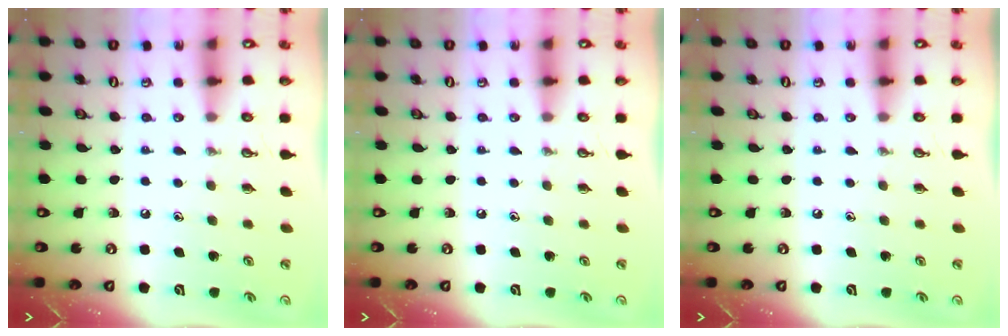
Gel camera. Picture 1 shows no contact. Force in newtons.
{"total": 0.0}
{"total": 0.0}